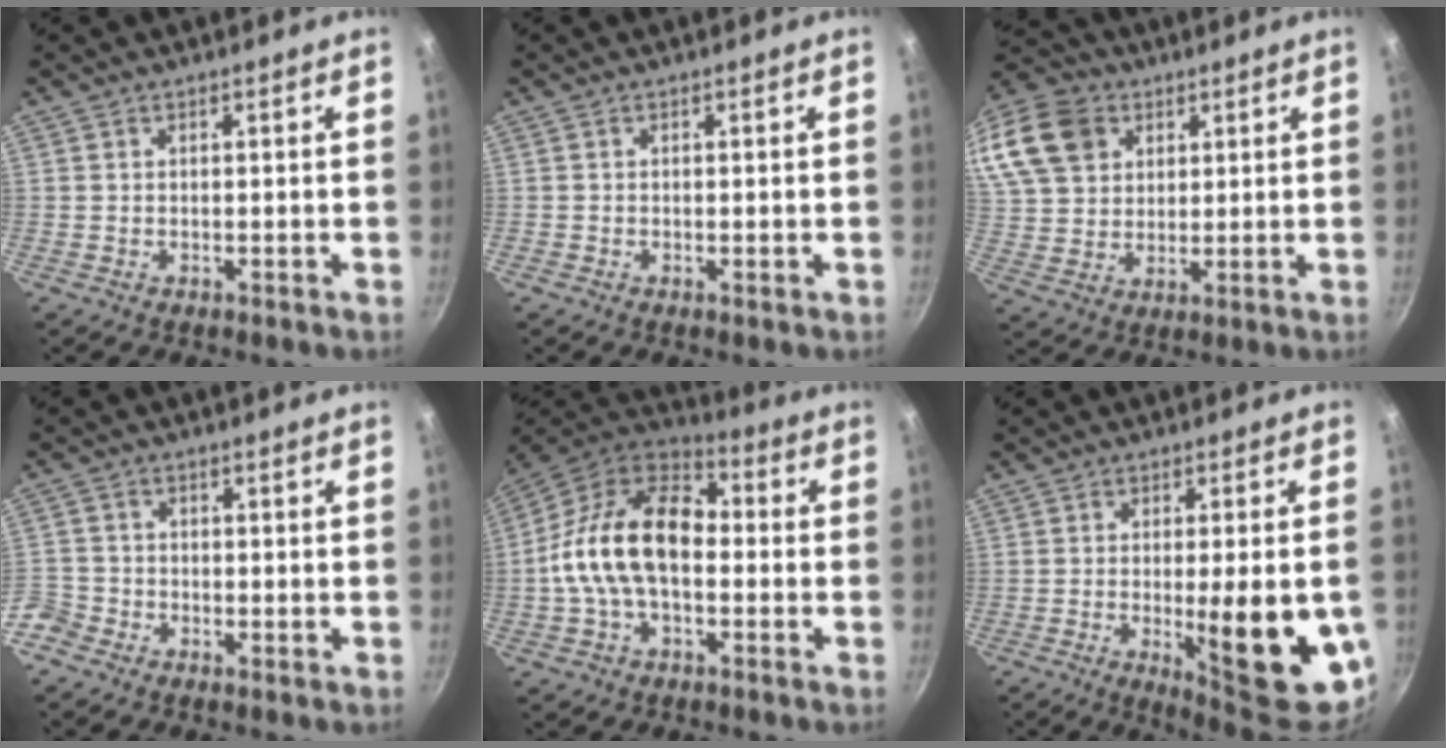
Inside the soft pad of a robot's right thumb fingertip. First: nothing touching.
{"total": 0.0}
{"total": 21.6, "force": [9.3, 16.3, 10.7], "torque": [-0.240, 0.025, 0.179]}
{"total": 5.3, "force": [-3.0, 4.1, 1.5], "torque": [-0.037, 0.028, -0.068]}
{"total": 18.7, "force": [-1.3, 11.6, 14.6], "torque": [-0.231, 0.043, -0.043]}
{"total": 19.0, "force": [-4.0, 5.2, 17.8], "torque": [-0.206, -0.007, -0.040]}